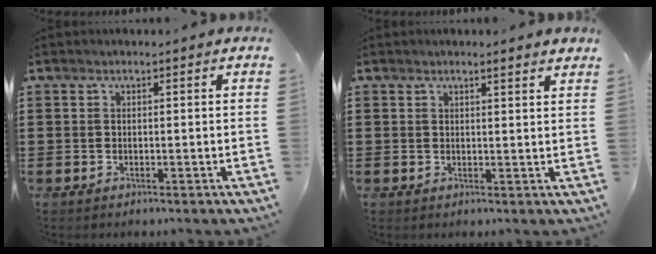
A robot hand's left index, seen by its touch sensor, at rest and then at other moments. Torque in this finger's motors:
{"motor_torque": [0.39, -0.17, 0.01, 0.00]}